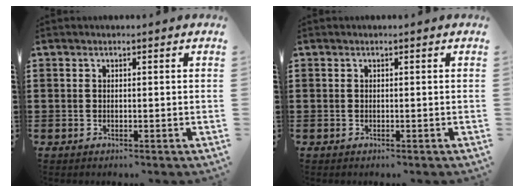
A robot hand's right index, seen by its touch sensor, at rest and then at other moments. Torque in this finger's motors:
{"motor_torque": [-0.01, 0.02, 0.00, 0.00]}